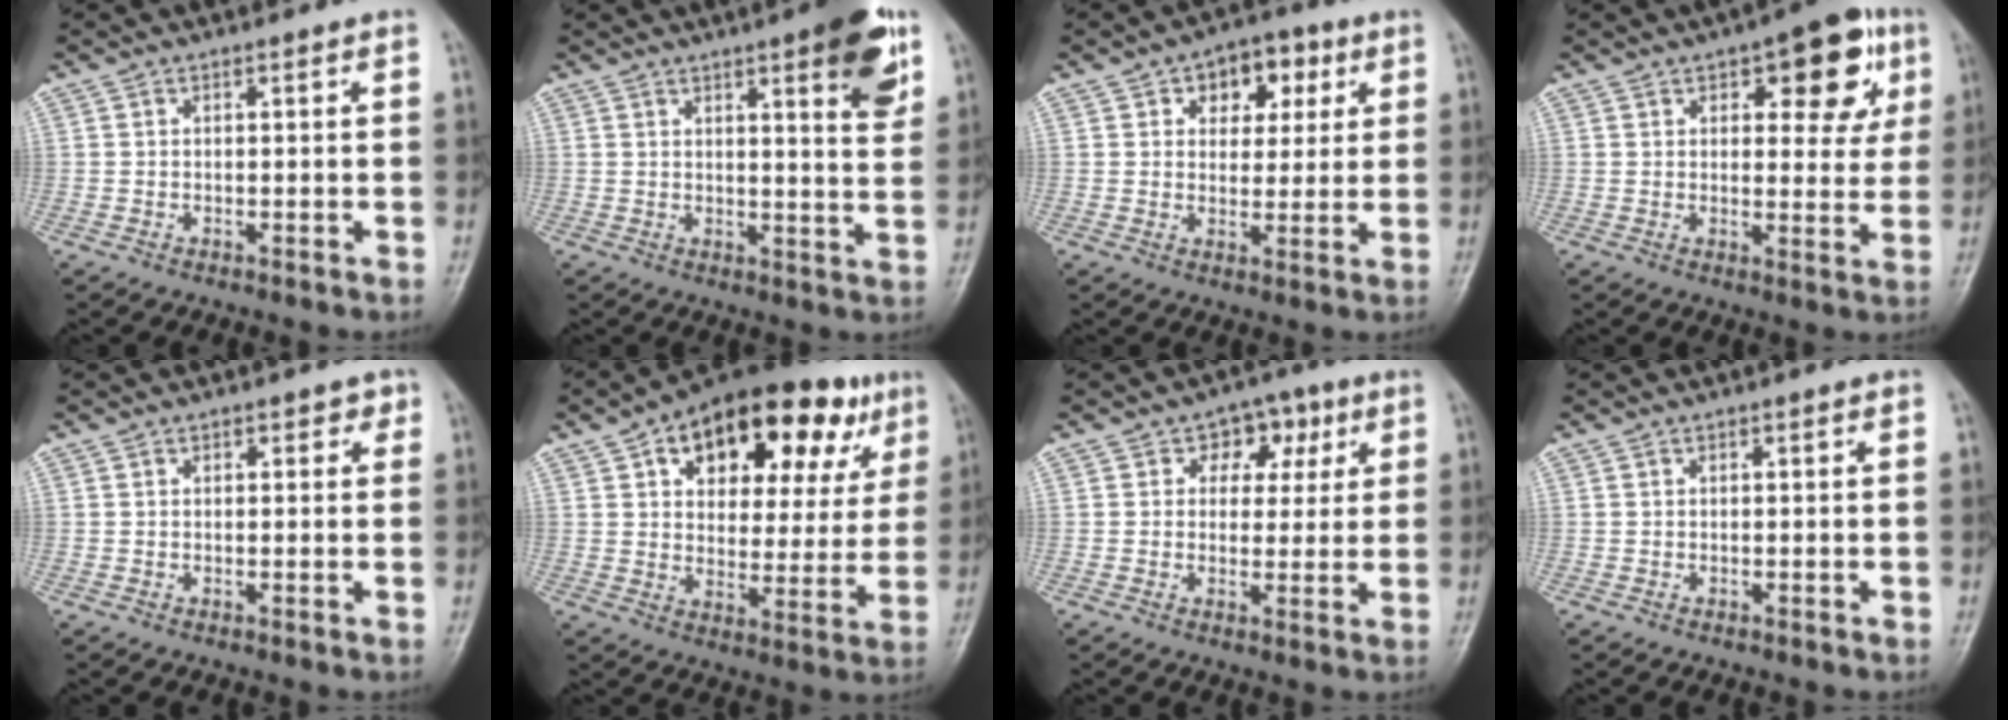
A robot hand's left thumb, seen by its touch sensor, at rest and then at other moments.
{"total": 10.1, "force": [5.4, 2.2, 8.3], "torque": [-0.092, -0.024, 0.065]}
{"total": 9.1, "force": [3.7, 6.3, 5.5], "torque": [-0.028, -0.005, 0.046]}
{"total": 12.0, "force": [5.3, 5.6, 9.2], "torque": [-0.070, -0.009, 0.060]}
{"total": 2.1, "force": [1.0, 1.3, 1.3], "torque": [0.002, 0.000, 0.009]}
{"total": 23.4, "force": [11.3, 12.3, 16.4], "torque": [-0.192, 0.004, 0.163]}
{"total": 7.2, "force": [2.8, 5.4, 3.8], "torque": [-0.004, -0.001, 0.031]}
{"total": 0.0}